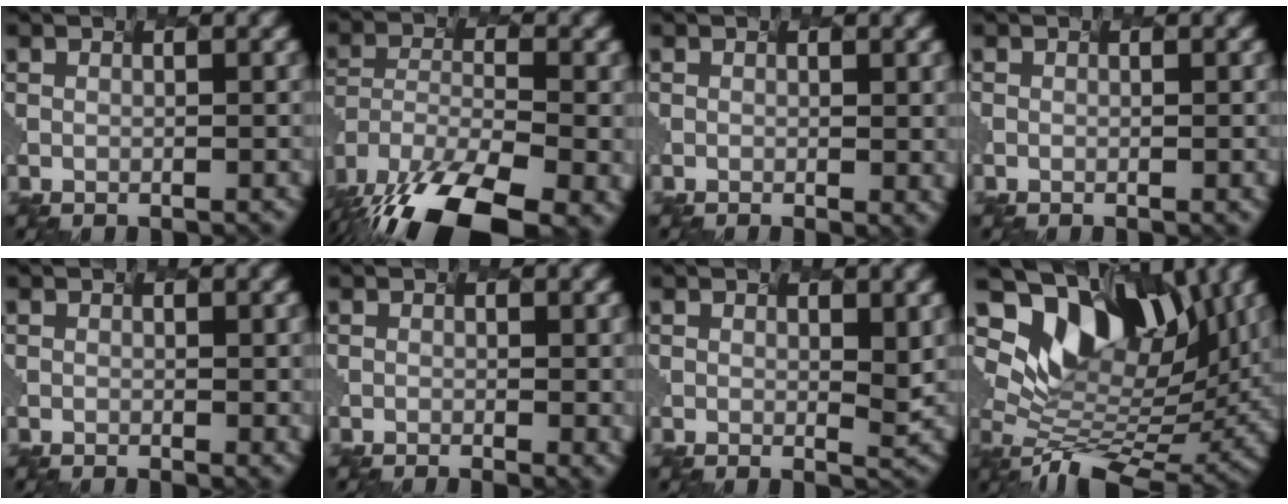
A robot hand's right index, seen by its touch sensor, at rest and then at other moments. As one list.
[{"total": 14.4, "force": [-9.7, 6.1, 8.7], "torque": [-0.193, -0.036, -0.140]}, {"total": 1.2, "force": [-0.2, 0.2, 1.2], "torque": [-0.010, -0.002, 0.011]}, {"total": 1.4, "force": [-0.1, 0.6, 1.2], "torque": [0.002, 0.008, -0.004]}, {"total": 0.9, "force": [-0.1, 0.0, 0.8], "torque": [-0.010, -0.001, 0.010]}, {"total": 1.9, "force": [-0.4, 0.5, 1.8], "torque": [-0.014, 0.000, 0.006]}, {"total": 1.5, "force": [0.8, 0.1, 1.2], "torque": [-0.025, -0.008, 0.023]}, {"total": 9.4, "force": [3.7, 5.3, 6.8], "torque": [-0.113, -0.009, 0.088]}]